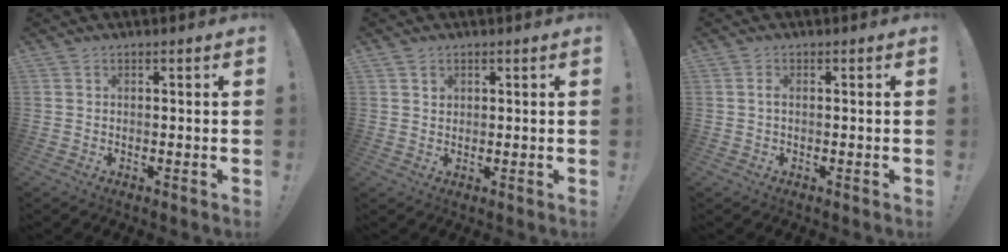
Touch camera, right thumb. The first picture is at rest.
{"total": 1.6, "force": [1.0, 1.2, 0.4], "torque": [0.007, -0.007, 0.015]}
{"total": 1.1, "force": [-0.1, 0.3, 1.0], "torque": [-0.020, 0.002, -0.003]}